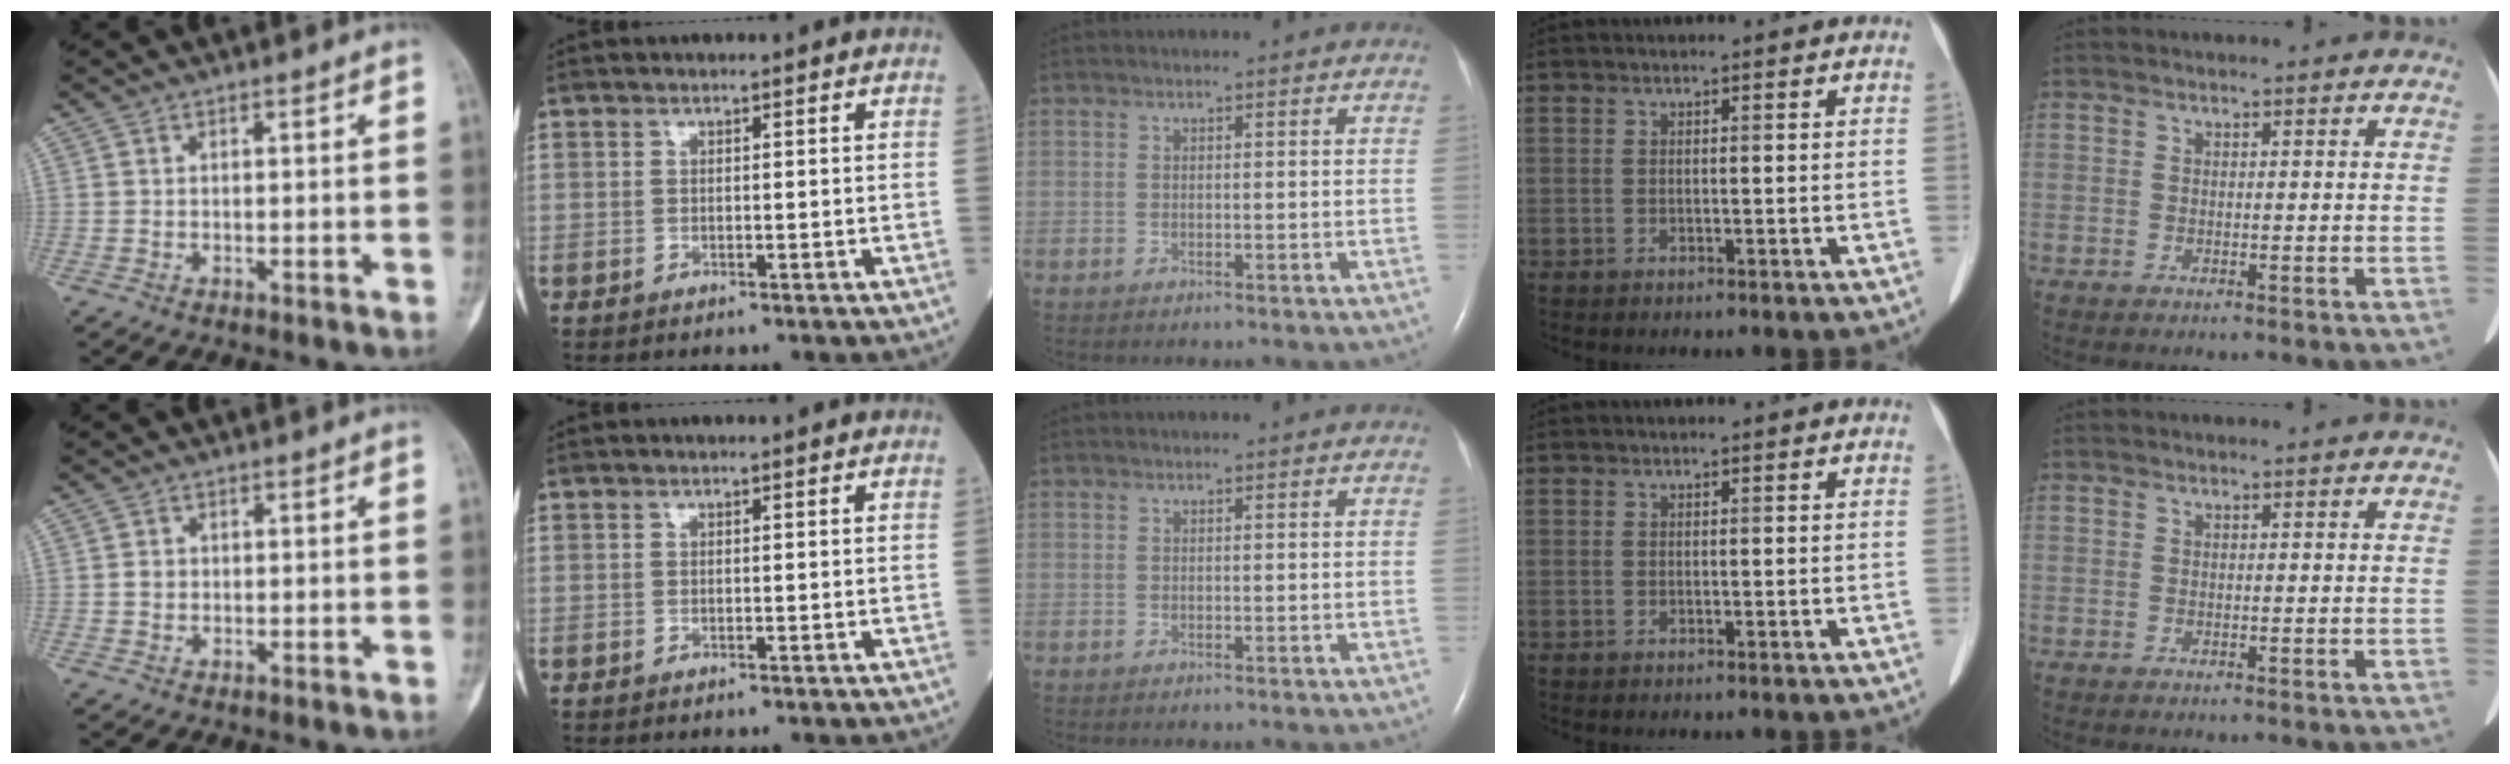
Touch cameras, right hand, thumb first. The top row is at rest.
{"thumb": {"total": 1.4, "force": [0.0, 1.3, 0.6], "torque": [-0.007, 0.004, 0.000]}}